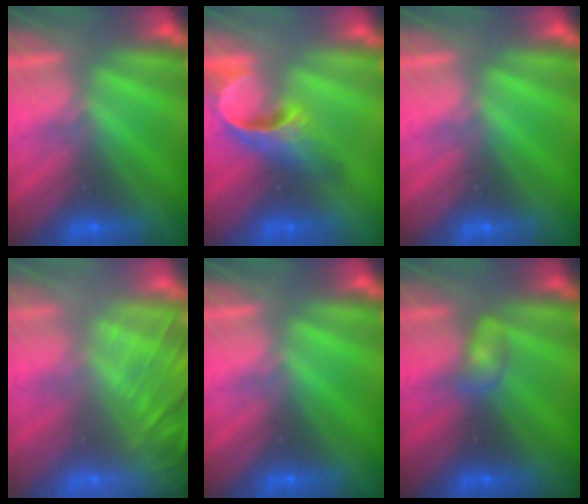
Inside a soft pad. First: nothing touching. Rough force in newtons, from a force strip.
{"total": 5.2}
{"total": 0.0}
{"total": 8.4}
{"total": 0.0}
{"total": 2.3}